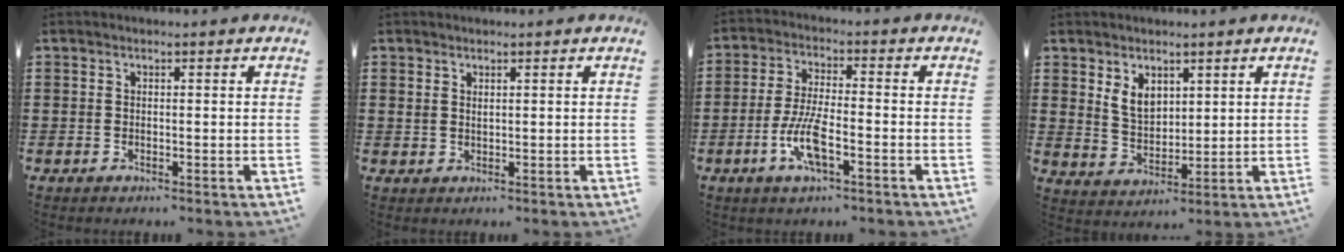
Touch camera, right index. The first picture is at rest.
{"total": 1.0, "force": [0.8, 0.5, 0.3], "torque": [-0.007, 0.003, 0.016]}
{"total": 7.3, "force": [-3.0, 1.9, 6.4], "torque": [-0.143, -0.014, -0.059]}
{"total": 4.8, "force": [2.4, 3.3, 2.6], "torque": [-0.063, 0.011, 0.045]}